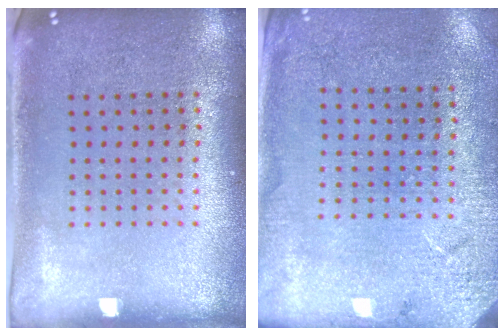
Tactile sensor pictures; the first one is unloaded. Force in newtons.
{"total": 2.6, "press": 2.5, "slide": 0.5}